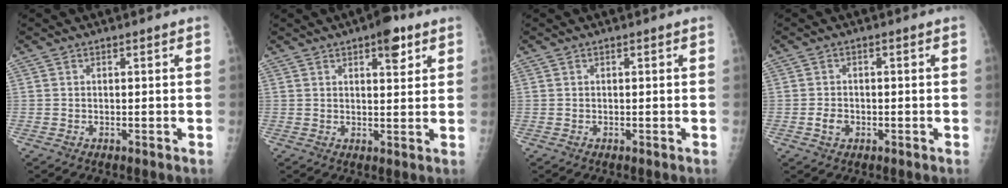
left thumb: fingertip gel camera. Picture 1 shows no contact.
{"total": 5.7, "force": [3.2, 2.2, 4.1], "torque": [-0.040, -0.013, 0.039]}
{"total": 0.0}
{"total": 2.6, "force": [-0.9, 2.0, 1.5], "torque": [-0.019, 0.005, -0.014]}